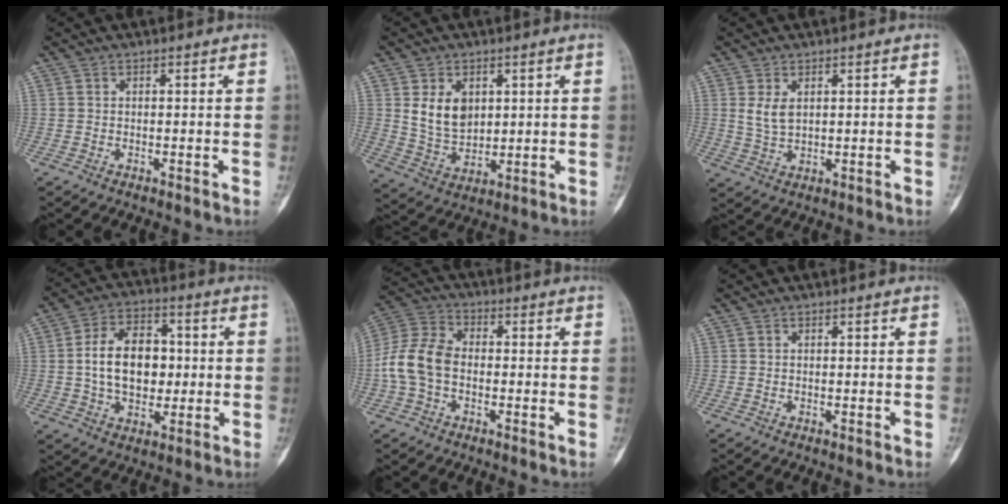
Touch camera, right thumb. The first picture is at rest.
{"total": 8.5, "force": [2.5, 6.0, 5.4], "torque": [-0.073, -0.019, 0.060]}
{"total": 3.8, "force": [1.3, 2.1, 2.8], "torque": [-0.052, -0.008, 0.035]}
{"total": 13.4, "force": [0.3, 9.0, 10.0], "torque": [-0.144, 0.016, 0.005]}
{"total": 10.2, "force": [-1.5, 7.0, 7.2], "torque": [-0.147, 0.030, -0.041]}
{"total": 0.0}